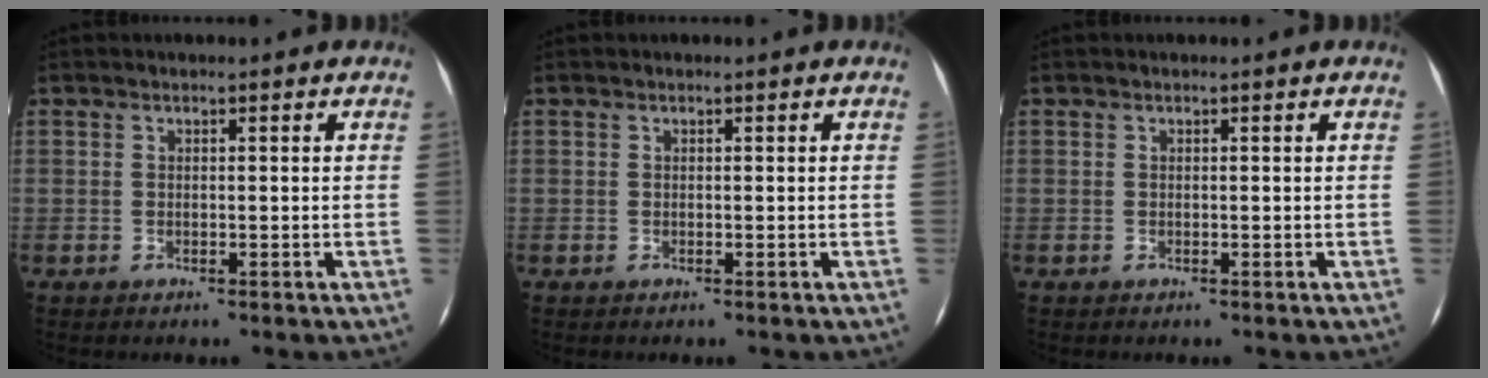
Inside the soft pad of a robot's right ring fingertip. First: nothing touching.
{"total": 0.0}
{"total": 0.0}